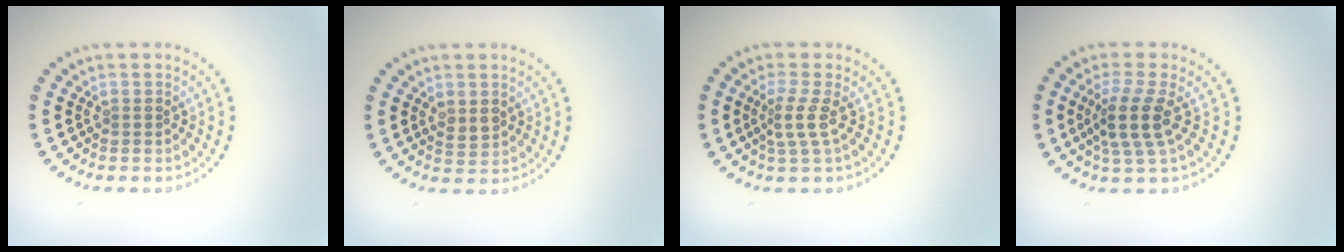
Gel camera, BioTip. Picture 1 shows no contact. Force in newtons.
{"total": 1.6, "press": 1.6, "slide": 0.1}
{"total": 2.2, "press": 1.5, "slide": 1.7}
{"total": 3.6, "press": 2.8, "slide": 2.3}